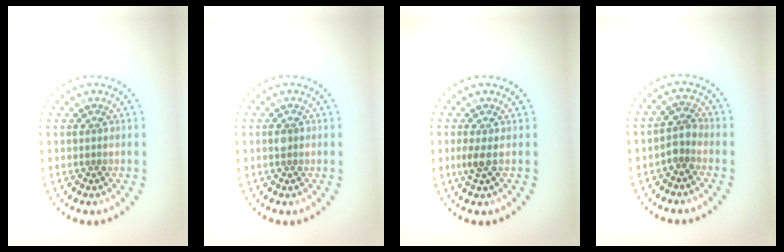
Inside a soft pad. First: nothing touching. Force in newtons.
{"total": 1.0, "press": 1.0, "slide": 0.1}
{"total": 1.1, "press": 1.0, "slide": 0.6}
{"total": 1.8, "press": 1.4, "slide": 1.1}